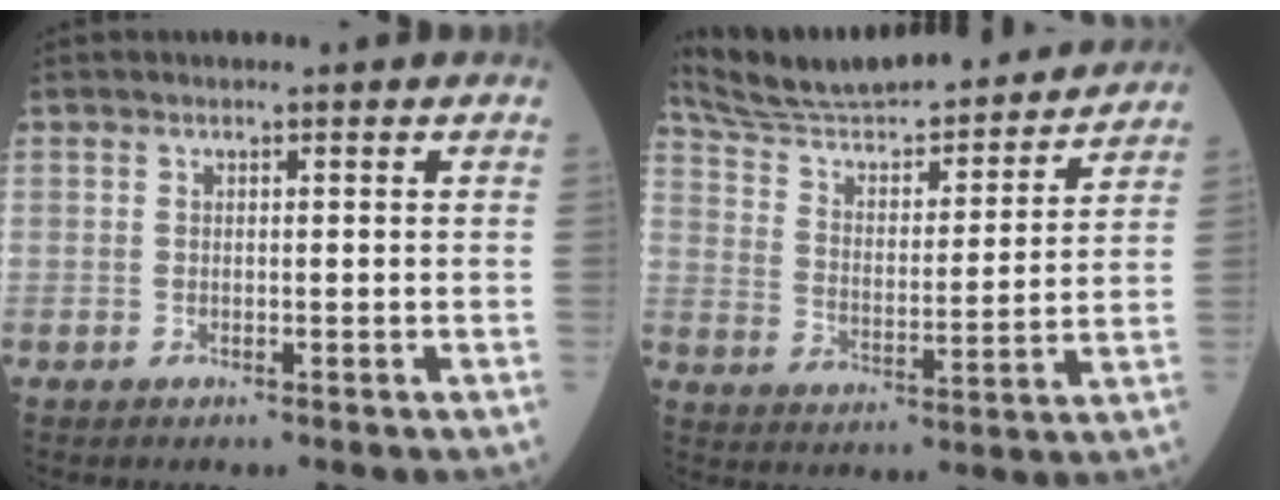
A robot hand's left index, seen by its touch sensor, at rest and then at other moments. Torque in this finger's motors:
{"motor_torque": [0.97, -1.16, 0.13, 0.04]}